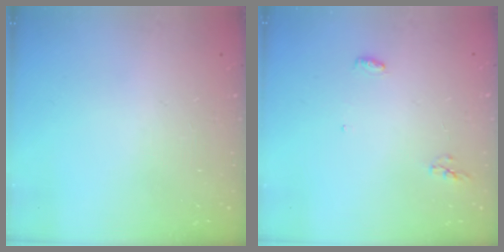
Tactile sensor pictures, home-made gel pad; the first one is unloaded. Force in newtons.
{"total": 3.8, "press": 3.7, "slide": 0.9}